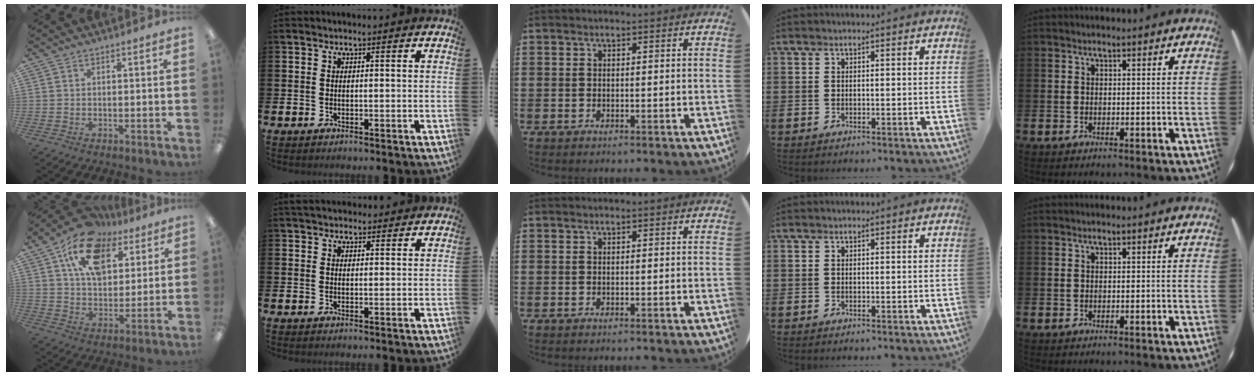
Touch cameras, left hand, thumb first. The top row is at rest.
{"thumb": {"total": 16.5, "force": [9.2, 10.0, 9.2], "torque": [-0.157, -0.031, 0.168]}, "index": {"total": 2.8, "force": [2.6, 1.0, 0.4], "torque": [-0.002, -0.008, 0.046]}}